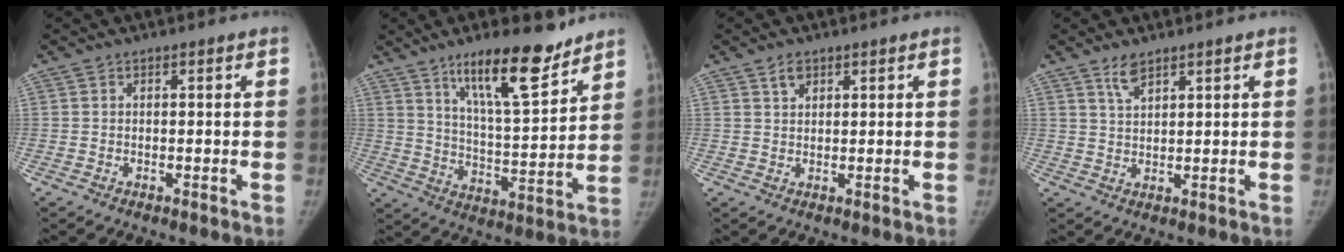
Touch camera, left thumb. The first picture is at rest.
{"total": 15.8, "force": [11.0, 3.9, 10.6], "torque": [-0.146, -0.075, 0.187]}
{"total": 2.2, "force": [1.5, 1.3, 1.0], "torque": [-0.011, -0.007, 0.029]}
{"total": 3.2, "force": [2.5, 1.1, 1.8], "torque": [-0.031, -0.010, 0.053]}